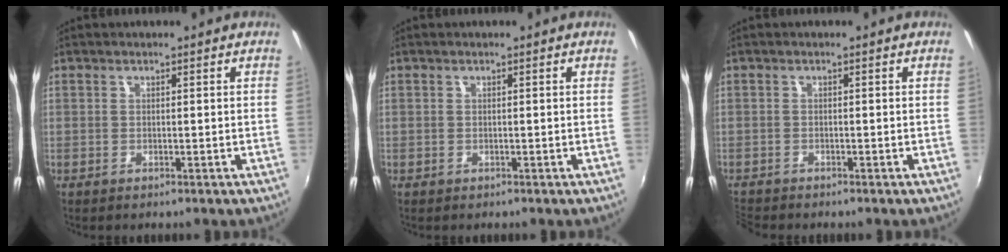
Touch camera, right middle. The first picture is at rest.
{"total": 0.0}
{"total": 2.8, "force": [-2.7, 0.5, 0.4], "torque": [-0.021, -0.015, -0.055]}